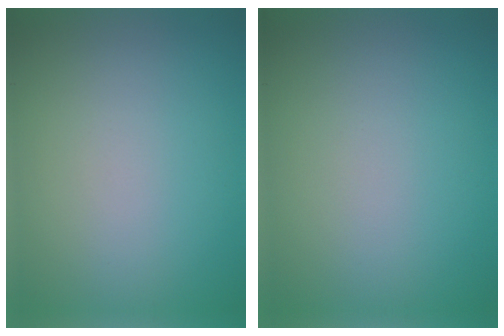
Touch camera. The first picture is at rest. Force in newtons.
{"total": 0.0}